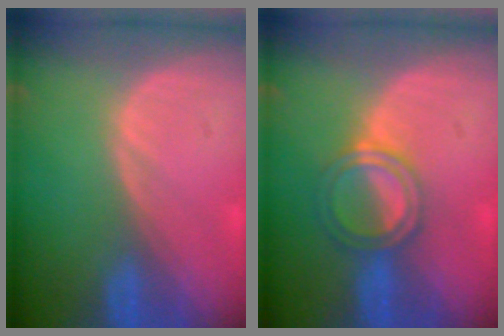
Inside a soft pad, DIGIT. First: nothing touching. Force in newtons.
{"total": 5.1, "press": 4.6, "slide": 2.1}